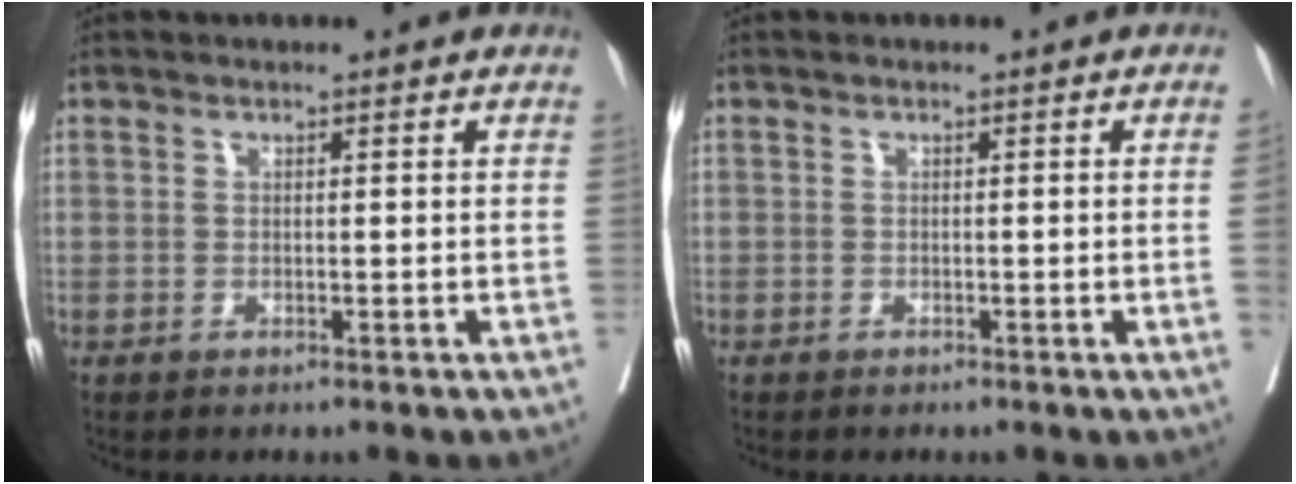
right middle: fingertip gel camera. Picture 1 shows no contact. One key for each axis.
{"total": 0.9, "fx": -0.2, "fy": -0.4, "fz": 0.8, "tx": -0.007, "ty": 0.001, "tz": -0.003}